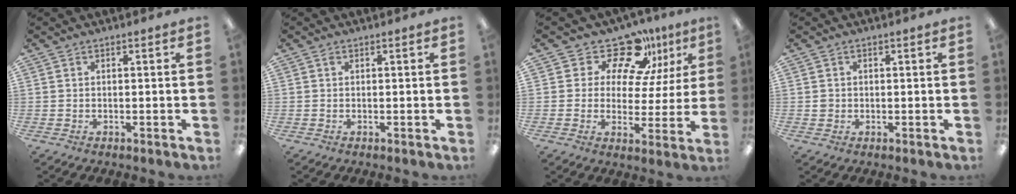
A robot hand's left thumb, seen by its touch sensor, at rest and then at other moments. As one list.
[{"total": 0.5, "force": [0.2, 0.3, 0.3], "torque": [-0.008, 0.004, 0.003]}, {"total": 15.0, "force": [11.2, 7.3, 6.7], "torque": [-0.113, -0.078, 0.197]}, {"total": 1.4, "force": [0.0, 1.4, 0.2], "torque": [-0.004, 0.006, -0.003]}]